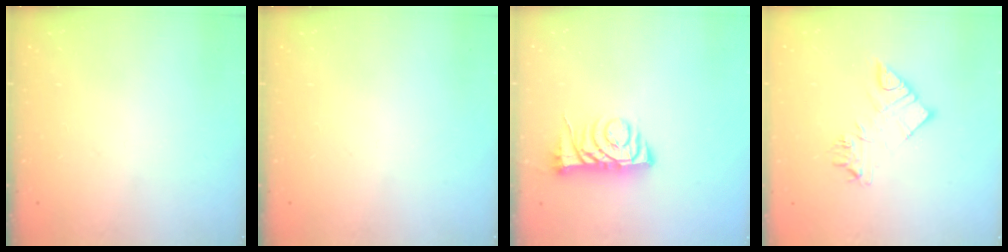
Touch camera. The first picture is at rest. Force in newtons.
{"total": 0.0}
{"total": 7.1, "press": 7.0, "slide": 0.9}
{"total": 10.5, "press": 10.5, "slide": 1.0}